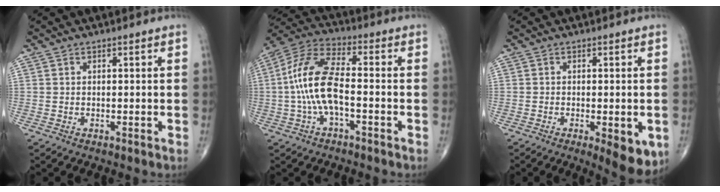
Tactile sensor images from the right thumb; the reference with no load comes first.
{"total": 12.5, "force": [-1.8, 5.2, 11.3], "torque": [-0.242, 0.040, -0.040]}
{"total": 7.9, "force": [-2.6, 2.6, 6.9], "torque": [-0.077, -0.011, -0.031]}